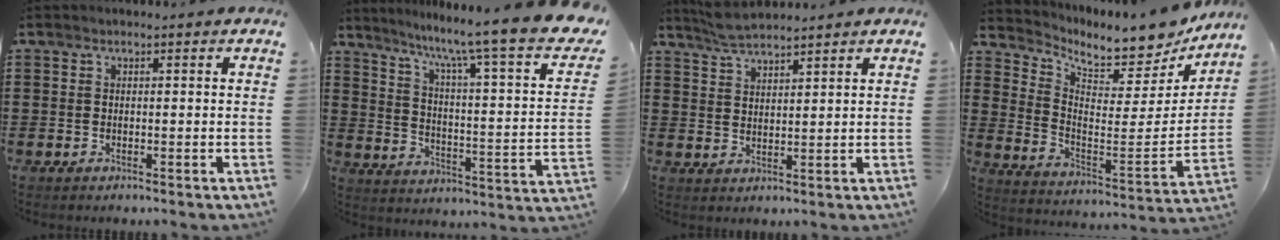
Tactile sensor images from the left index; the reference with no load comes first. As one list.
[{"total": 9.5, "force": [7.5, -0.4, 5.9], "torque": [-0.124, -0.066, 0.109]}, {"total": 3.7, "force": [3.6, 0.5, 1.0], "torque": [-0.031, -0.005, 0.067]}, {"total": 6.9, "force": [6.4, 1.1, 2.3], "torque": [-0.065, -0.063, 0.103]}]